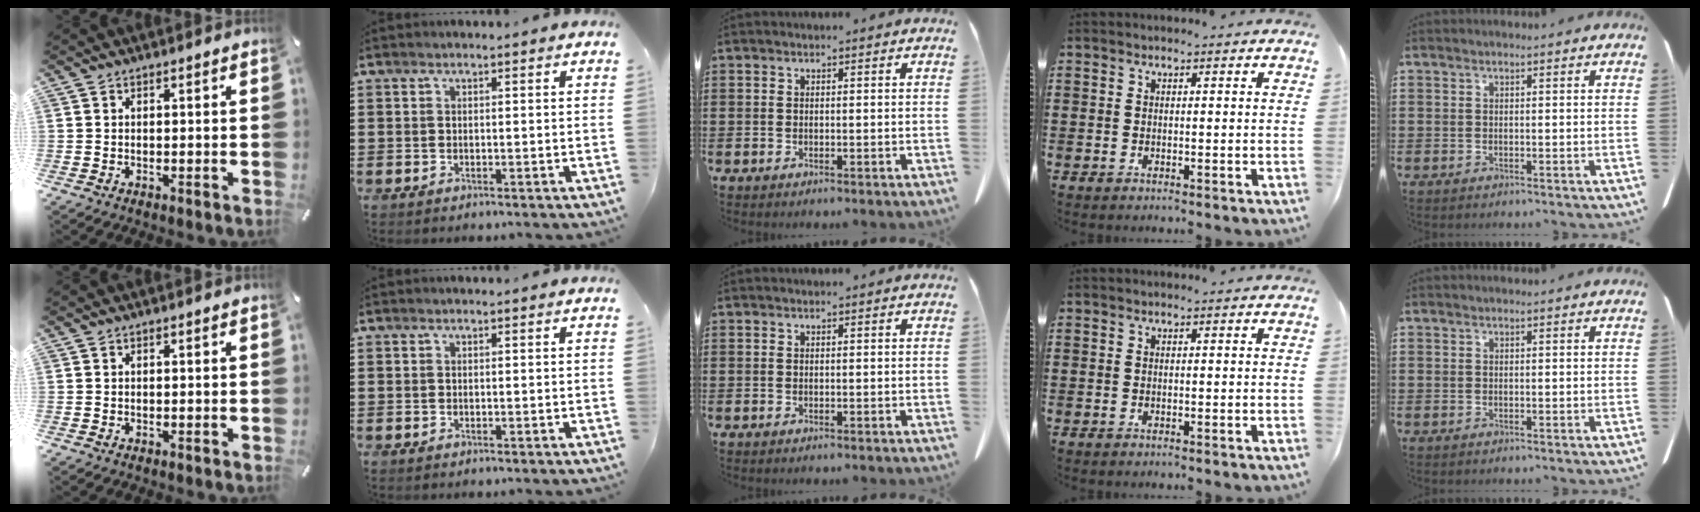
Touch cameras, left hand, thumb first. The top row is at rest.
{}